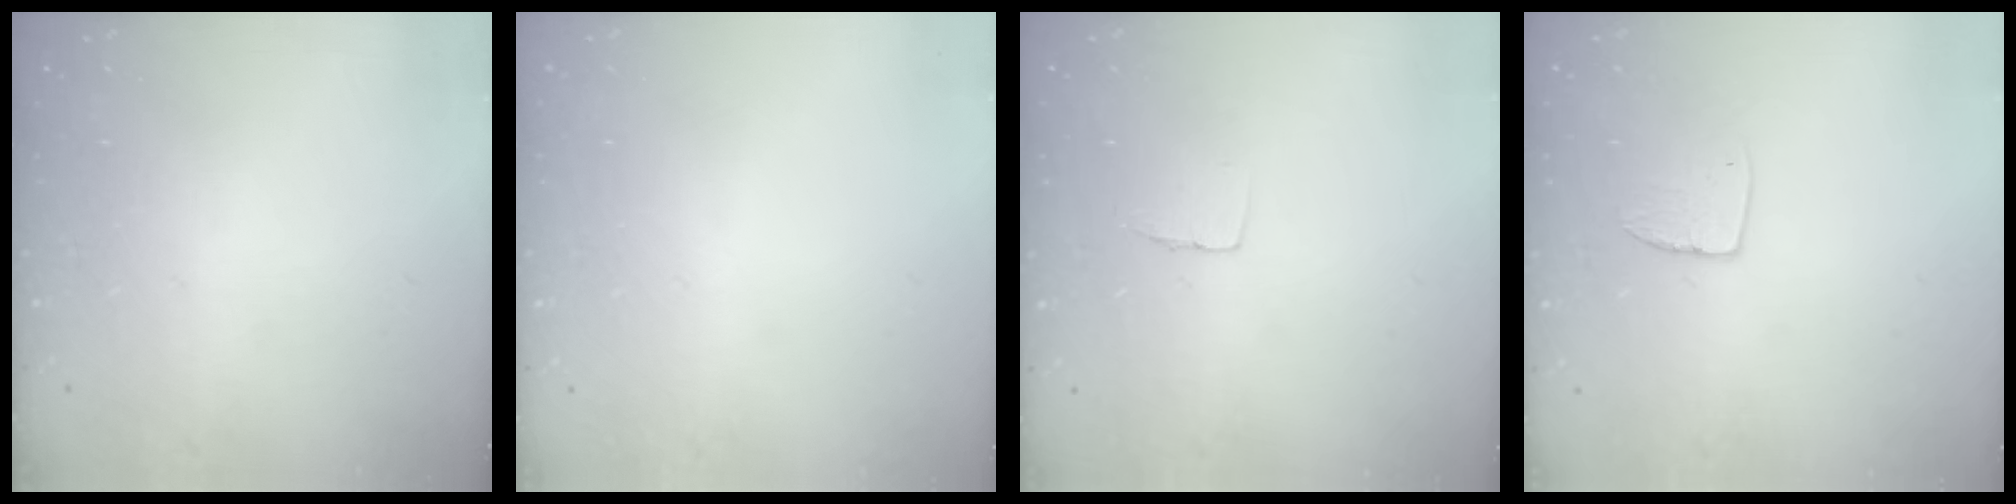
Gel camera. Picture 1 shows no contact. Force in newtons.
{"total": 0.0}
{"total": 3.9, "press": 3.9, "slide": 0.3}
{"total": 6.1, "press": 6.1, "slide": 0.4}